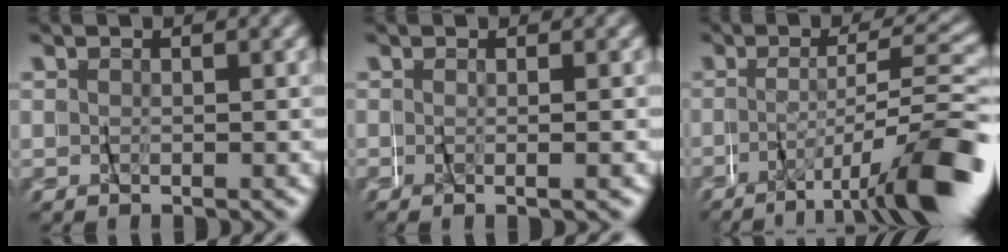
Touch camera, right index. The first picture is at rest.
{"total": 2.2, "force": [-1.2, -1.8, -0.1], "torque": [-0.001, -0.009, -0.015]}
{"total": 7.6, "force": [-6.3, -1.5, 4.0], "torque": [-0.048, -0.007, -0.097]}